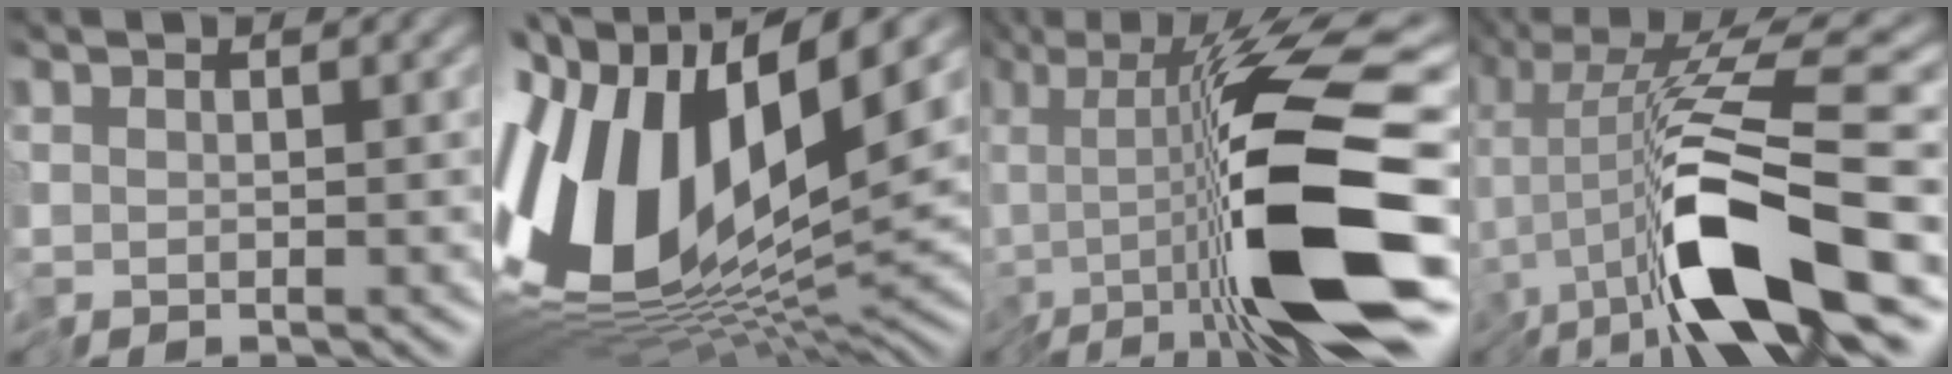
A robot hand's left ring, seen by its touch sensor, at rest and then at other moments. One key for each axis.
{"total": 16.5, "fx": 1.1, "fy": 8.2, "fz": 14.2, "tx": -0.302, "ty": 0.001, "tz": 0.008}
{"total": 12.2, "fx": -3.8, "fy": 1.9, "fz": 11.4, "tx": -0.183, "ty": -0.002, "tz": -0.076}
{"total": 11.5, "fx": -4.9, "fy": 1.4, "fz": 10.4, "tx": -0.170, "ty": 0.014, "tz": -0.093}